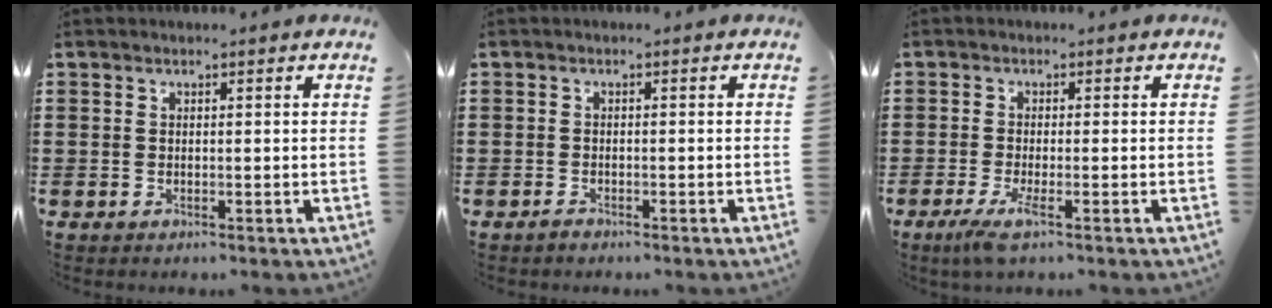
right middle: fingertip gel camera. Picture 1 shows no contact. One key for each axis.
{"total": 0.7, "fx": -0.6, "fy": 0.2, "fz": 0.2, "tx": -0.005, "ty": -0.001, "tz": -0.013}
{"total": 3.1, "fx": -1.4, "fy": 0.1, "fz": 2.8, "tx": -0.061, "ty": -0.015, "tz": -0.026}